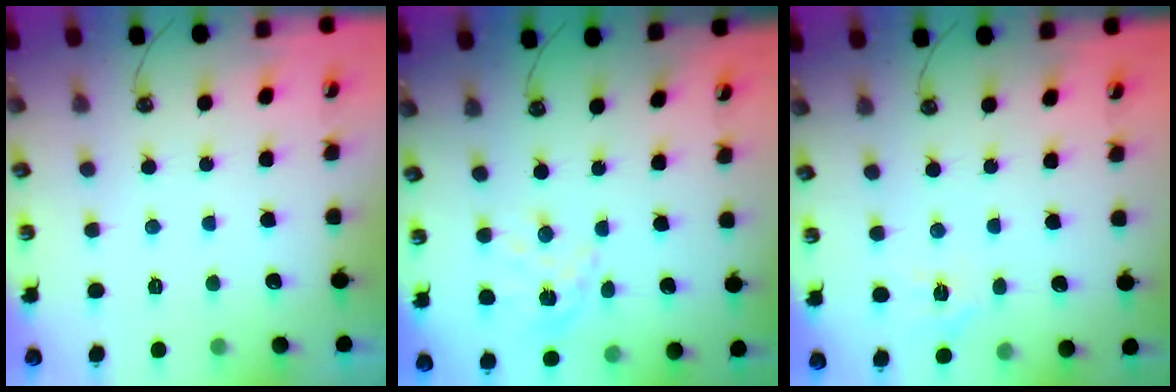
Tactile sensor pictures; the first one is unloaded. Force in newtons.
{"total": 9.4, "press": 9.3, "slide": 0.7}
{"total": 3.7, "press": 3.7, "slide": 0.1}